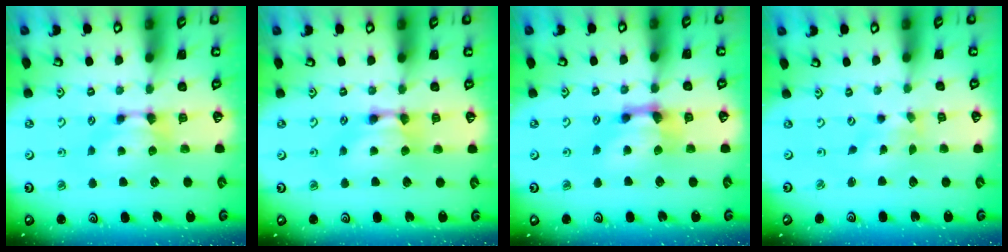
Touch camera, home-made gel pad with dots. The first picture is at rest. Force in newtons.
{"total": 2.2, "press": 2.2, "slide": 0.1}
{"total": 2.4, "press": 1.6, "slide": 1.8}
{"total": 2.9, "press": 2.7, "slide": 0.9}